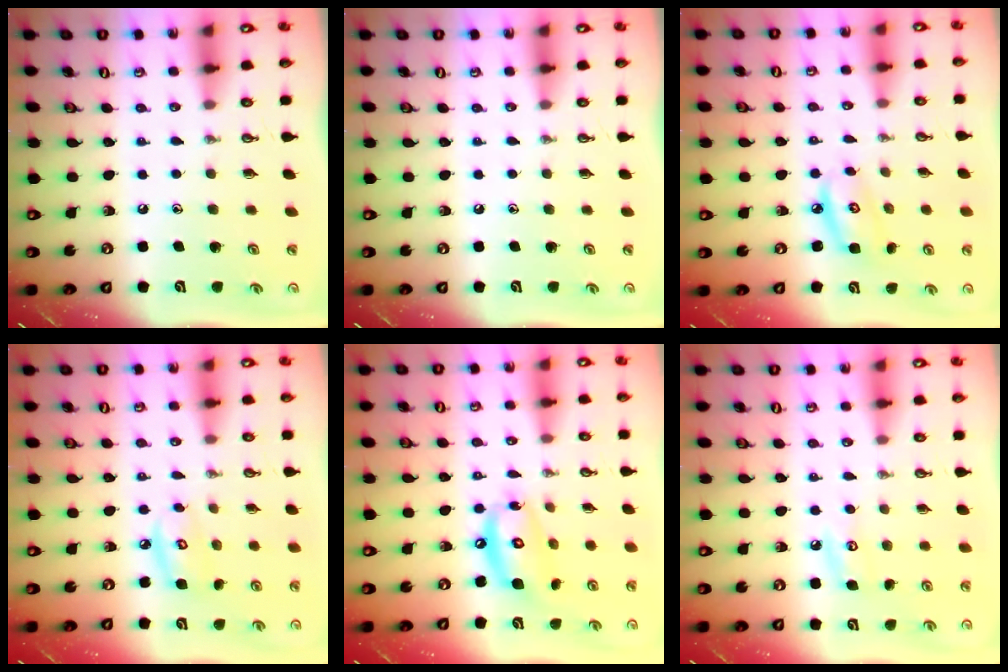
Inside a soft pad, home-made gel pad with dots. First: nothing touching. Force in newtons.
{"total": 0.0}
{"total": 6.0, "press": 6.0, "slide": 0.5}
{"total": 6.3, "press": 6.3, "slide": 0.3}
{"total": 12.2, "press": 12.1, "slide": 1.2}
{"total": 5.7, "press": 5.7, "slide": 0.6}